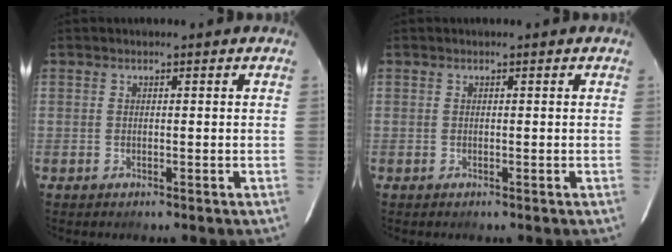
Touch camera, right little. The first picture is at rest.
{"total": 0.0}